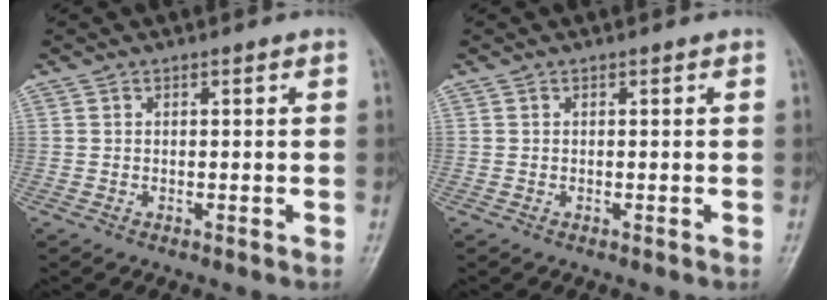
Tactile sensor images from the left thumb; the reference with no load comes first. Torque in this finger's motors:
{"motor_torque": [-0.01, 0.01, -0.01, -0.02, 0.00]}